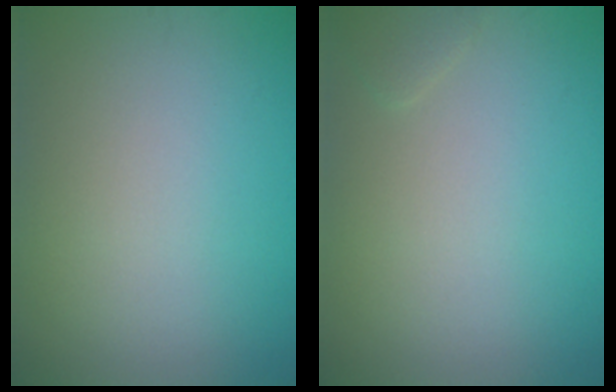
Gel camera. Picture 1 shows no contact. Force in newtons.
{"total": 0.8, "press": 0.8, "slide": 0.0}